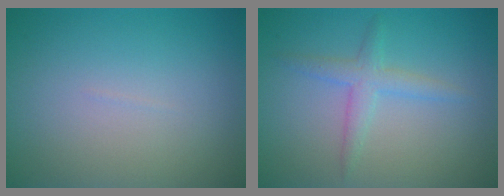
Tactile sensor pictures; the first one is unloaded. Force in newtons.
{"total": 2.2, "press": 2.2, "slide": 0.2}